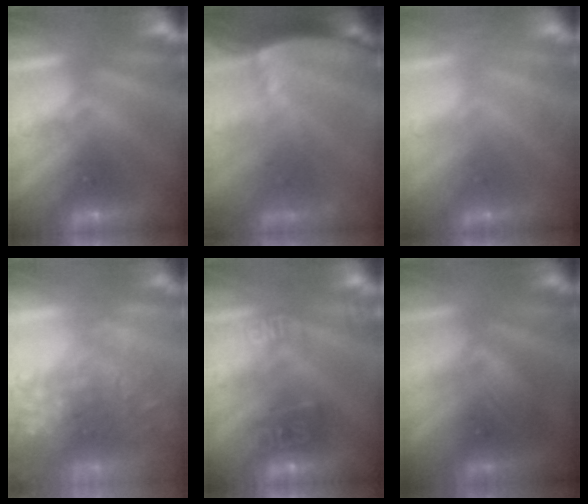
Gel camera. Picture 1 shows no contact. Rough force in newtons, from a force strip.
{"total": 7.6}
{"total": 2.5}
{"total": 7.4}
{"total": 10.8}
{"total": 3.3}